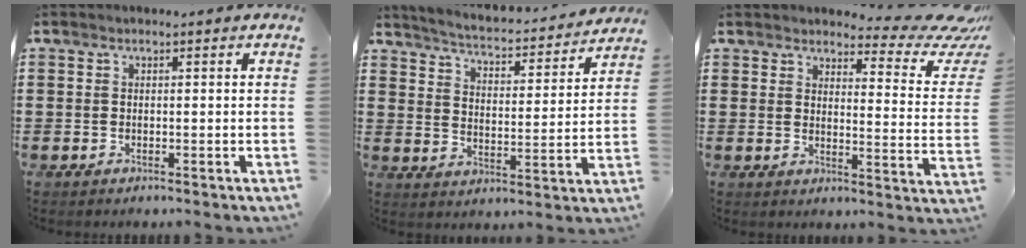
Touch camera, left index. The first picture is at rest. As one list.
[{"total": 3.0, "force": [2.9, -0.4, 0.6], "torque": [-0.033, -0.036, 0.038]}, {"total": 6.2, "force": [5.0, 1.4, 3.3], "torque": [-0.046, -0.044, 0.080]}]